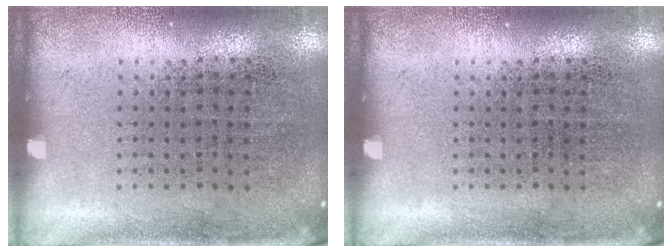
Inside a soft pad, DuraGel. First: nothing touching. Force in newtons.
{"total": 0.0}